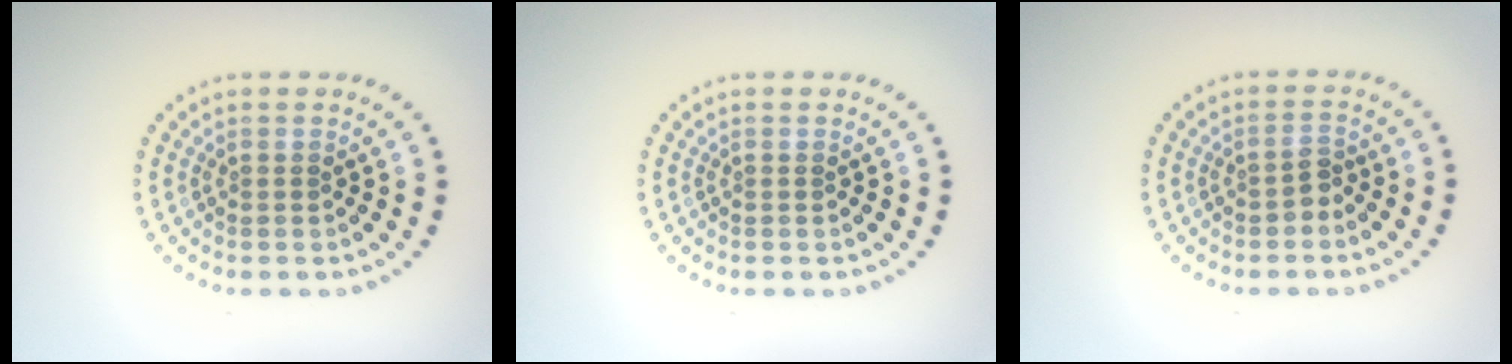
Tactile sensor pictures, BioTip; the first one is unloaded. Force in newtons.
{"total": 0.0}
{"total": 1.3, "press": 1.1, "slide": 0.7}